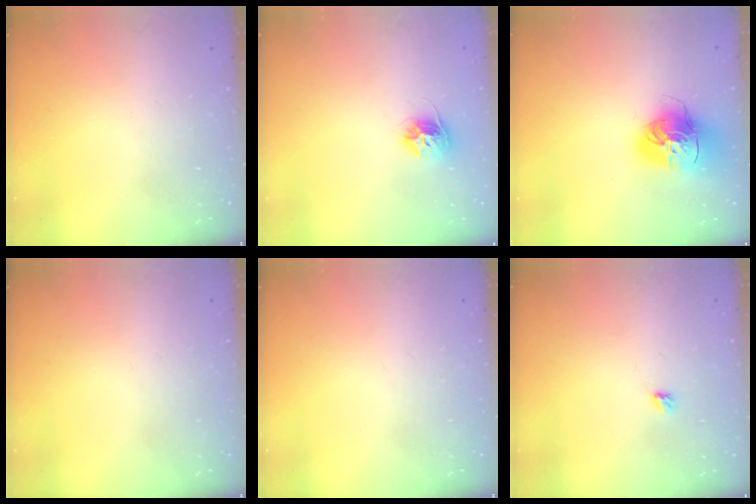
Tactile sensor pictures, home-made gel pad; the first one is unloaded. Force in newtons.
{"total": 9.6, "press": 9.6, "slide": 0.6}
{"total": 16.2, "press": 16.1, "slide": 2.0}
{"total": 0.0}
{"total": 0.0}
{"total": 2.9, "press": 2.9, "slide": 0.5}